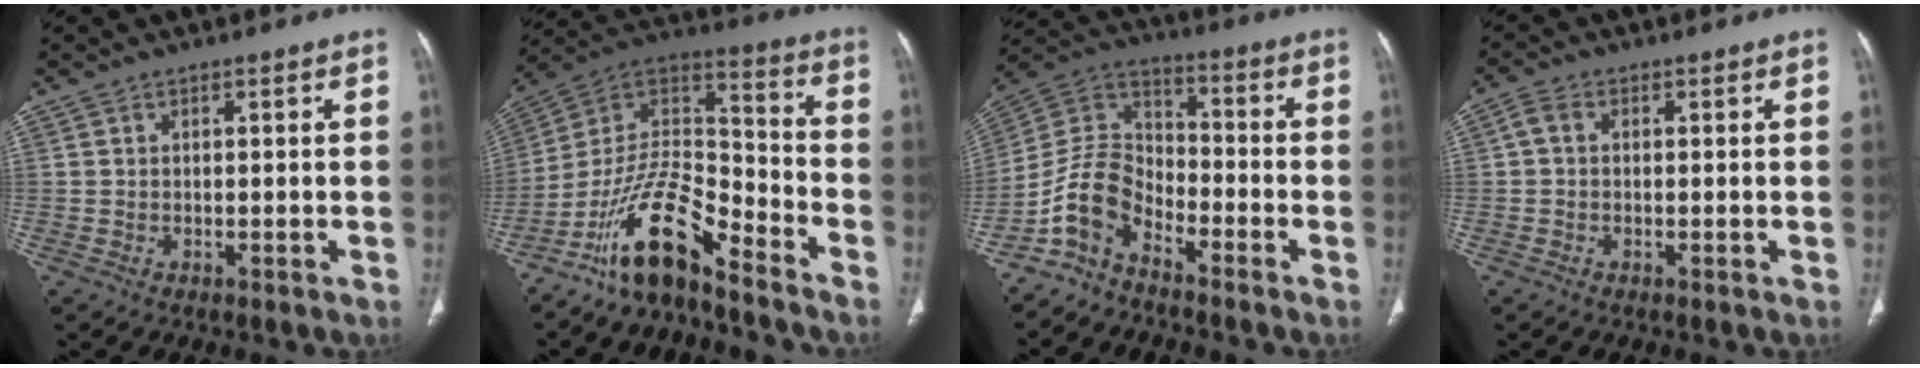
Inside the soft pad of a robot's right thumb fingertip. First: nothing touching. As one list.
[{"total": 15.6, "force": [-11.4, 4.9, 9.5], "torque": [-0.161, 0.100, -0.213]}, {"total": 9.7, "force": [-6.6, 5.5, 4.6], "torque": [-0.082, 0.072, -0.147]}, {"total": 2.4, "force": [0.1, 1.8, 1.7], "torque": [-0.033, 0.007, -0.003]}]